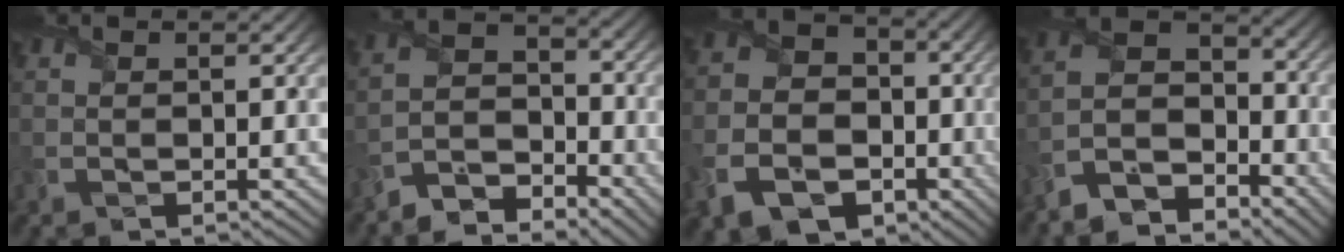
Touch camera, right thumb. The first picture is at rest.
{"total": 6.1, "force": [-5.2, 2.4, 2.2], "torque": [-0.036, 0.003, -0.114]}
{"total": 13.0, "force": [-5.5, 9.6, 6.8], "torque": [-0.165, -0.035, -0.108]}
{"total": 9.2, "force": [-7.6, 3.7, 3.7], "torque": [-0.075, -0.005, -0.157]}